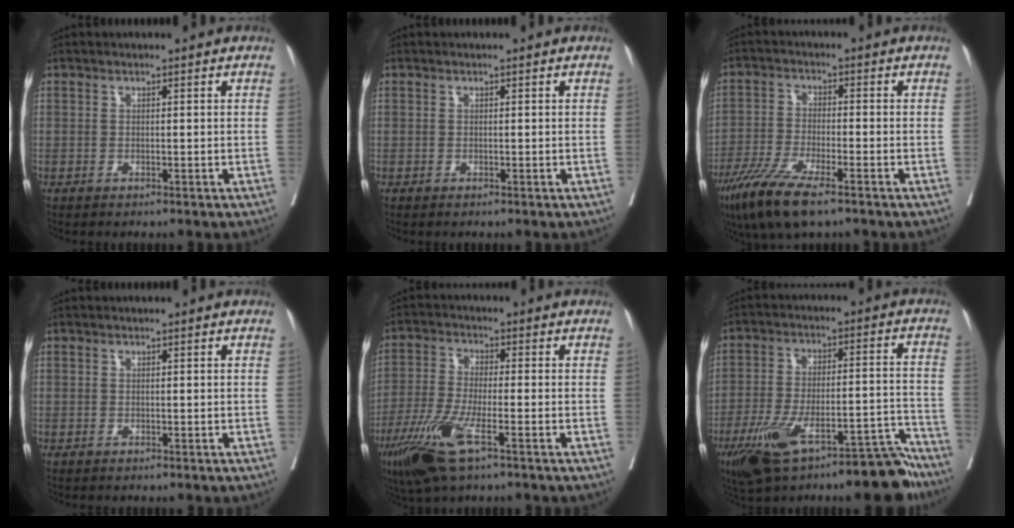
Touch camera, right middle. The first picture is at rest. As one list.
[{"total": 0.0}, {"total": 10.0, "force": [-6.7, 1.5, 7.3], "torque": [-0.138, -0.025, -0.117]}, {"total": 0.0}, {"total": 10.3, "force": [-5.3, 1.5, 8.7], "torque": [-0.184, -0.027, -0.099]}, {"total": 16.1, "force": [-11.7, 3.9, 10.3], "torque": [-0.149, 0.023, -0.192]}]